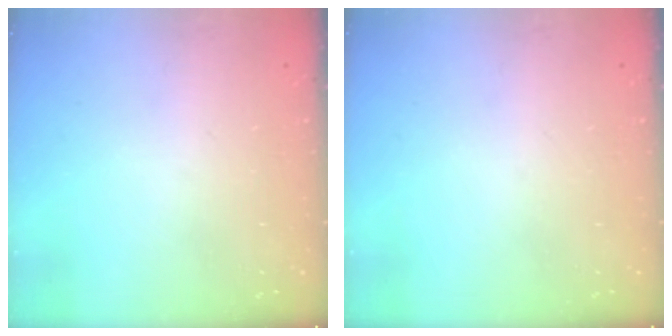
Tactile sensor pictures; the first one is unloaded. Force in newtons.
{"total": 0.0}